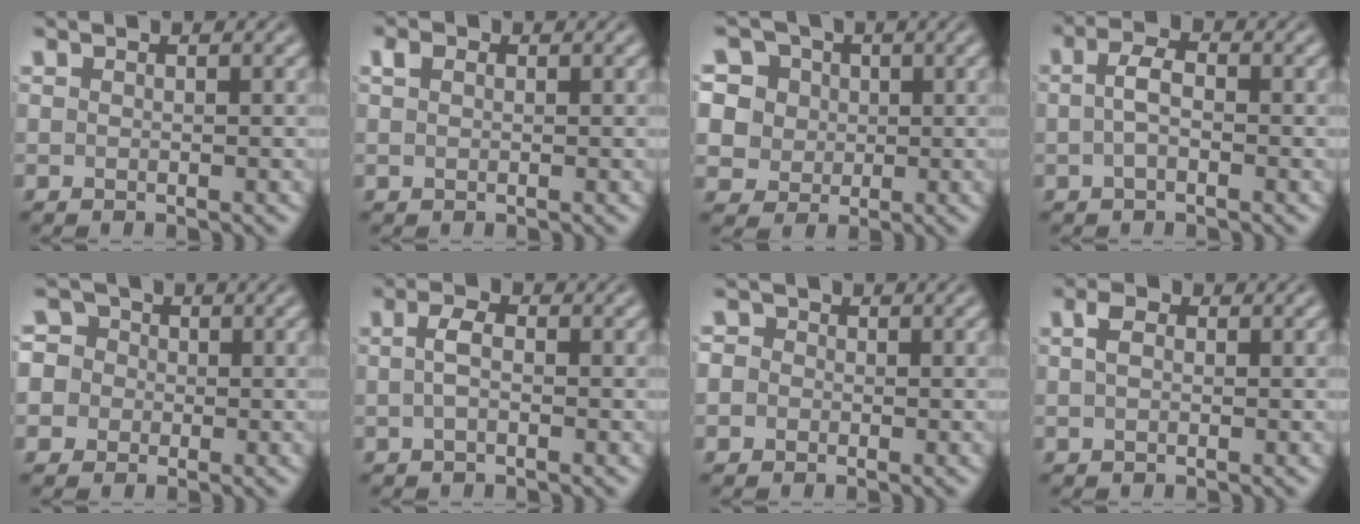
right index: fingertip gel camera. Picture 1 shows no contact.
{"total": 0.7, "force": [0.5, -0.1, 0.4], "torque": [-0.002, -0.001, 0.016]}
{"total": 10.9, "force": [0.9, 9.9, 4.4], "torque": [-0.126, -0.026, 0.013]}
{"total": 2.2, "force": [-0.3, 0.7, 2.0], "torque": [-0.034, -0.001, -0.005]}
{"total": 9.0, "force": [0.0, 8.3, 3.5], "torque": [-0.093, -0.017, -0.012]}
{"total": 1.6, "force": [-0.3, 0.2, 1.6], "torque": [-0.030, -0.002, -0.003]}
{"total": 3.1, "force": [-0.3, 2.9, 0.9], "torque": [-0.024, -0.001, -0.015]}
{"total": 1.0, "force": [0.2, 0.3, 0.9], "torque": [-0.016, -0.005, 0.007]}